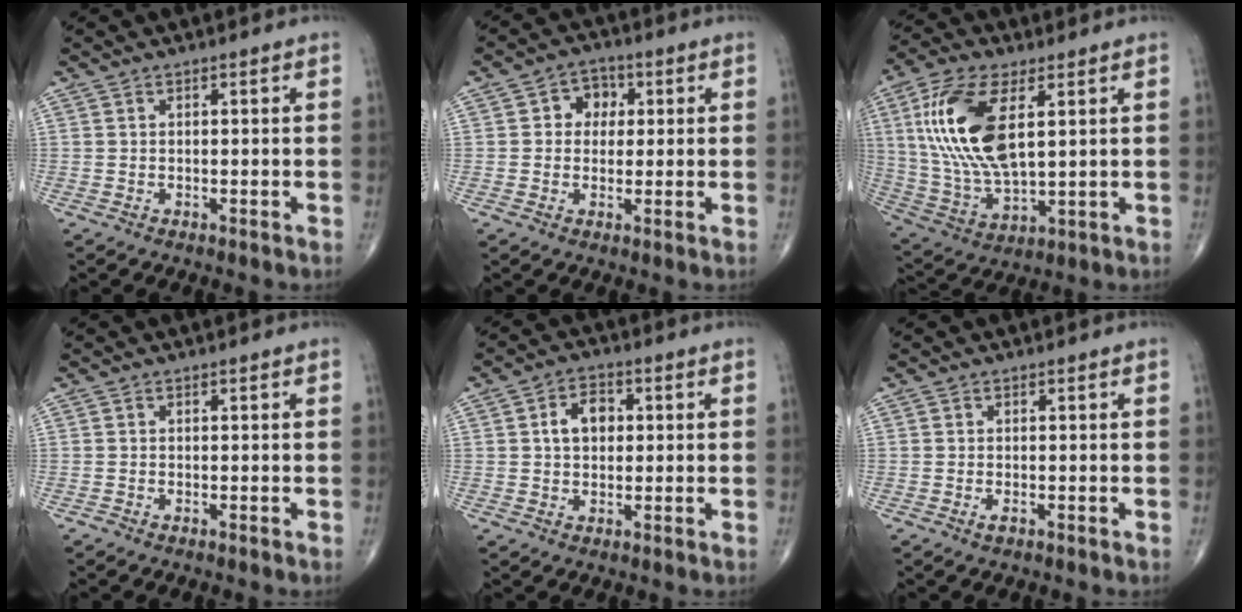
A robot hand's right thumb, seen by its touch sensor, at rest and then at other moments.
{"total": 5.4, "force": [1.0, 4.6, 2.6], "torque": [-0.004, 0.008, 0.008]}
{"total": 18.1, "force": [4.8, 8.3, 15.4], "torque": [-0.322, -0.013, 0.096]}
{"total": 0.0}
{"total": 5.9, "force": [0.9, 4.2, 4.1], "torque": [-0.055, 0.013, 0.010]}
{"total": 1.0, "force": [-0.5, 0.4, 0.8], "torque": [-0.015, -0.002, -0.008]}